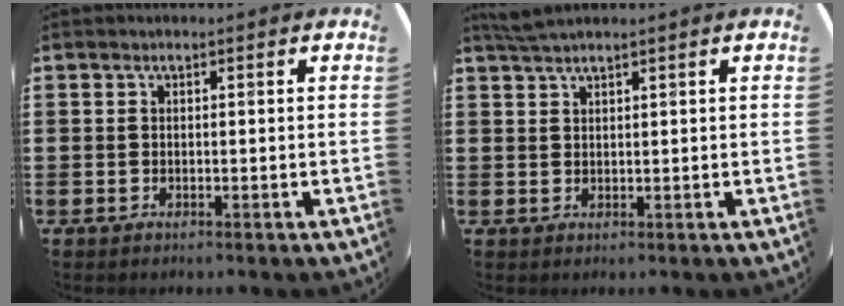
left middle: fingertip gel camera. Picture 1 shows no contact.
{"total": 2.0, "force": [1.8, 0.0, 0.8], "torque": [-0.017, 0.002, 0.035]}